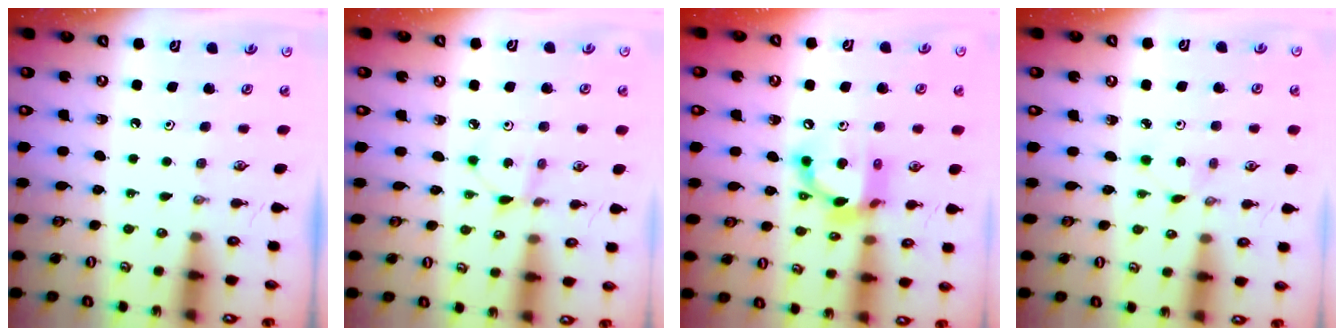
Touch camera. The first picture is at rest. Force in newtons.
{"total": 2.3, "press": 2.2, "slide": 0.3}
{"total": 13.2, "press": 13.2, "slide": 1.2}
{"total": 1.3, "press": 1.3, "slide": 0.2}